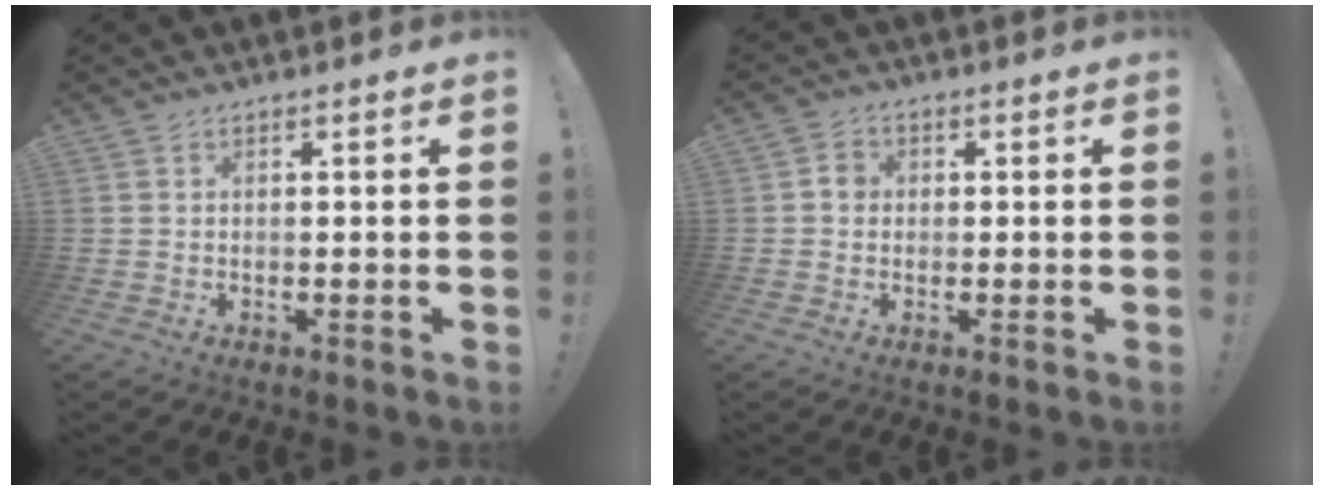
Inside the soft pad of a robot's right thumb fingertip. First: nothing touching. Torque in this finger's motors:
{"motor_torque": [0.44, 0.40, 0.47, -0.36, -0.02]}